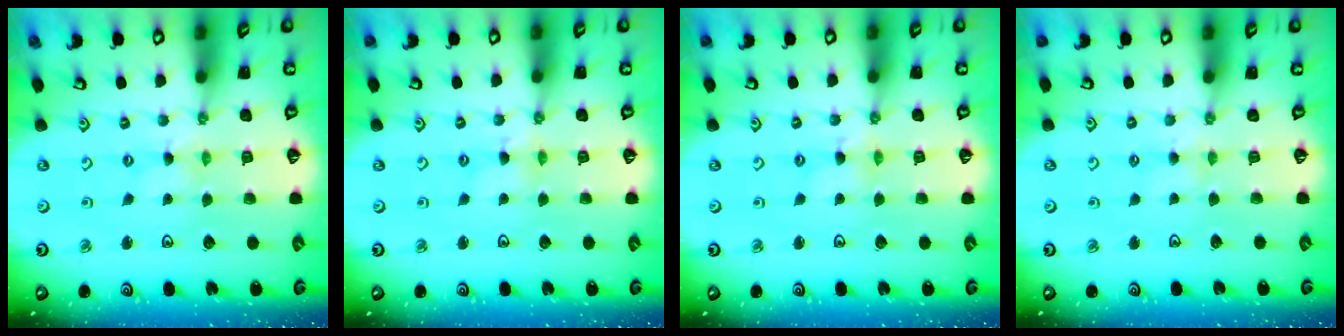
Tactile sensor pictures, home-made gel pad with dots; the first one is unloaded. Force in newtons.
{"total": 2.3, "press": 2.3, "slide": 0.3}
{"total": 2.3, "press": 2.3, "slide": 0.3}
{"total": 2.5, "press": 2.4, "slide": 0.5}